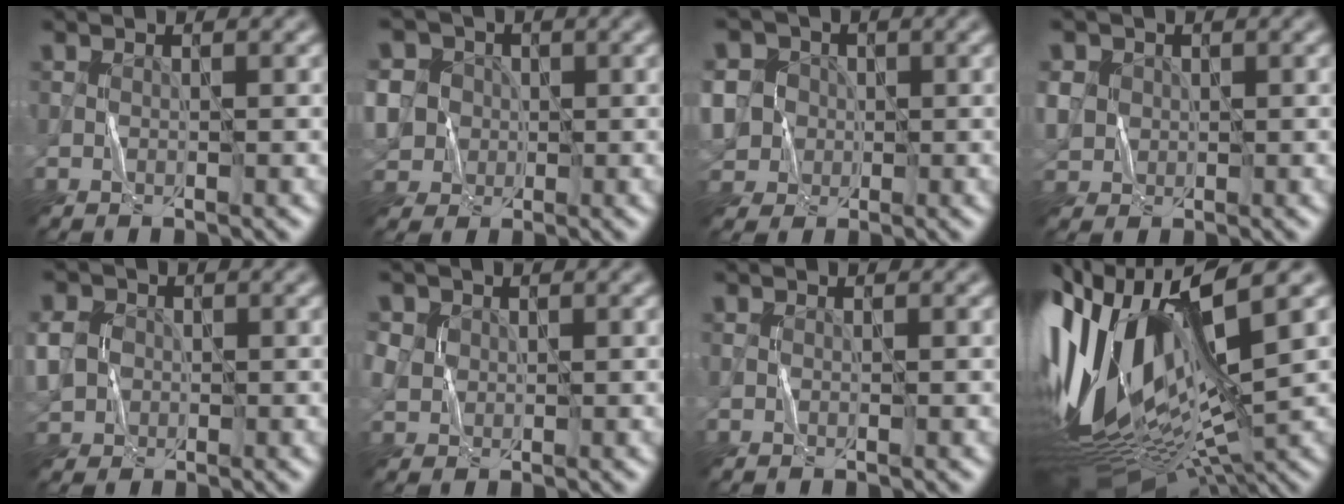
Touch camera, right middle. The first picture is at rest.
{"total": 8.4, "force": [0.3, 7.8, 3.2], "torque": [-0.078, 0.031, -0.020]}
{"total": 7.8, "force": [-0.3, 7.2, 3.0], "torque": [-0.074, 0.027, -0.037]}
{"total": 3.0, "force": [0.4, 2.8, 1.1], "torque": [-0.037, 0.006, 0.007]}
{"total": 4.7, "force": [-0.1, 4.2, 2.2], "torque": [-0.058, 0.009, -0.013]}
{"total": 2.3, "force": [0.6, 2.1, 0.8], "torque": [-0.027, 0.010, 0.010]}
{"total": 0.0}
{"total": 16.3, "force": [1.8, 6.5, 14.8], "torque": [-0.318, -0.010, 0.049]}